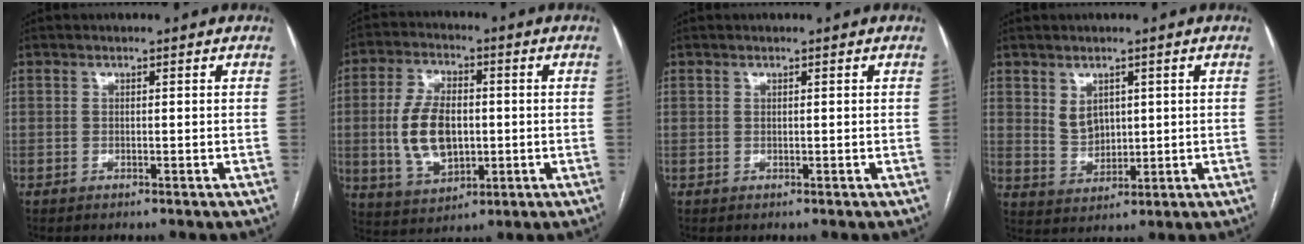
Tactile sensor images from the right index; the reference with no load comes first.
{"total": 10.8, "force": [-0.5, 6.1, 8.9], "torque": [-0.188, 0.009, 0.001]}
{"total": 0.0}
{"total": 4.3, "force": [1.5, 3.2, 2.4], "torque": [-0.051, 0.002, 0.041]}